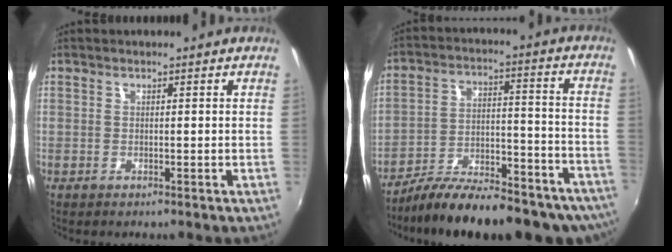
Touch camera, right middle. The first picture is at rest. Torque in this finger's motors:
{"motor_torque": [1.41, -0.72, 0.29, 0.11]}